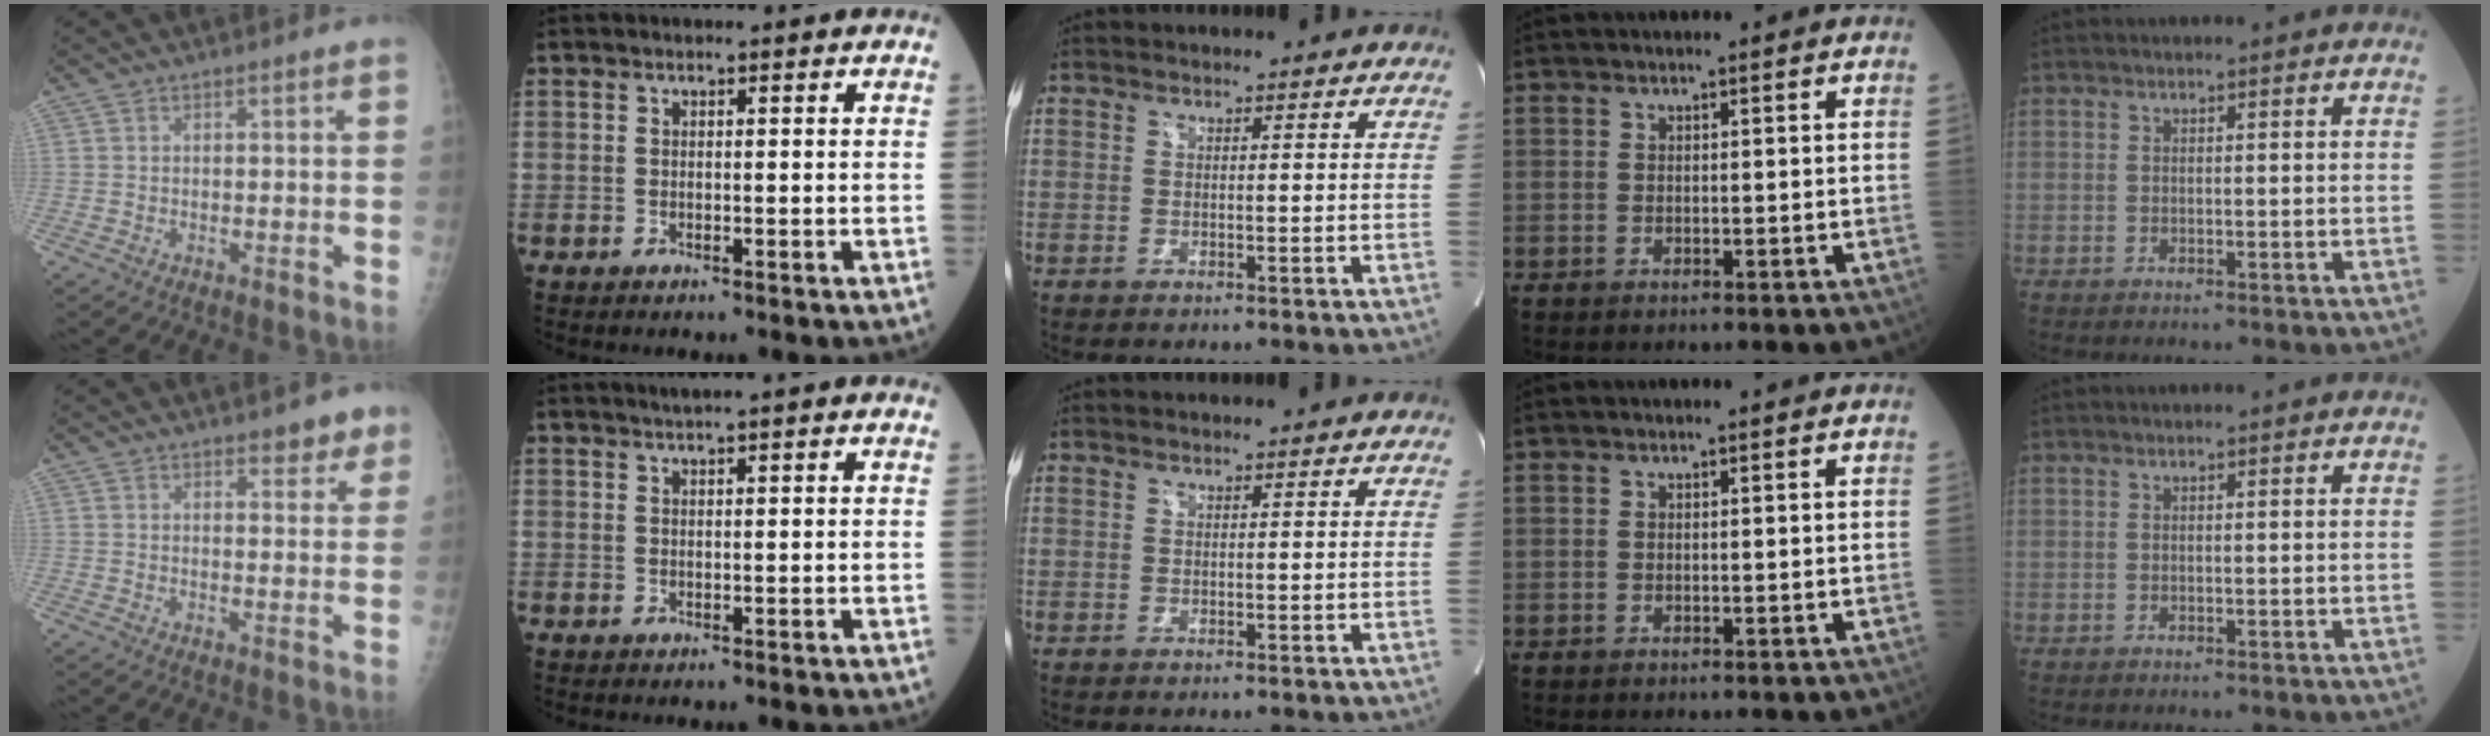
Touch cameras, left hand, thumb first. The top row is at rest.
{"thumb": {"total": 4.0, "force": [2.8, 1.9, 2.1], "torque": [0.001, -0.013, 0.034]}, "index": {"total": 2.7, "force": [2.1, 0.0, 1.7], "torque": [-0.024, 0.020, 0.032]}}